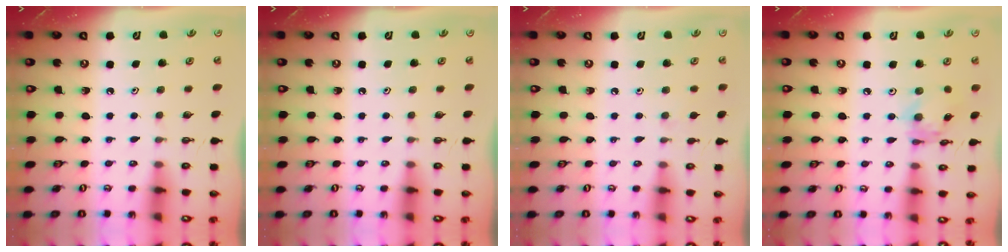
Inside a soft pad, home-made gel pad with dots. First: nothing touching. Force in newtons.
{"total": 0.0}
{"total": 4.2, "press": 4.1, "slide": 0.6}
{"total": 6.6, "press": 6.6, "slide": 0.4}